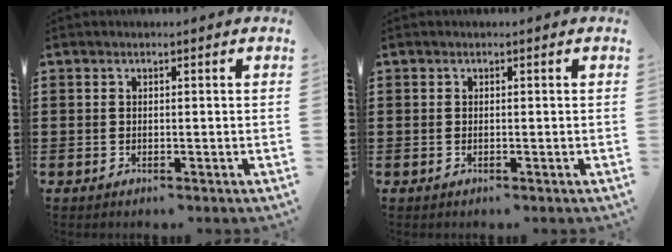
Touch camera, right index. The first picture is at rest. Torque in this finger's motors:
{"motor_torque": [0.50, 1.64, 0.02, -0.01]}